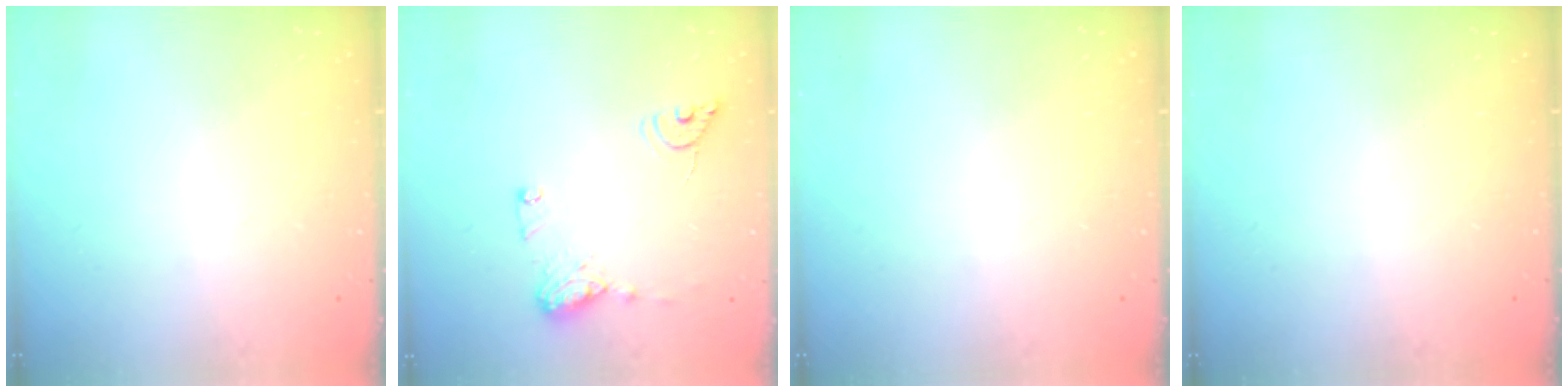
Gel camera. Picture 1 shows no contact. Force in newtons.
{"total": 10.4, "press": 10.3, "slide": 0.9}
{"total": 0.0}
{"total": 0.0}